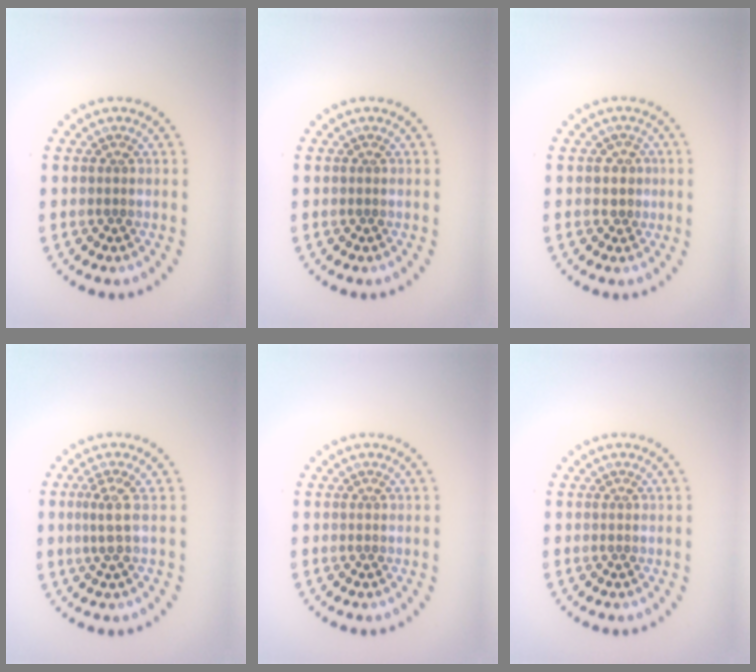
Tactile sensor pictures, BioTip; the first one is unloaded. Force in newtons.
{"total": 0.0}
{"total": 1.7, "press": 1.4, "slide": 1.0}
{"total": 2.1, "press": 1.4, "slide": 1.6}
{"total": 0.0}
{"total": 0.0}